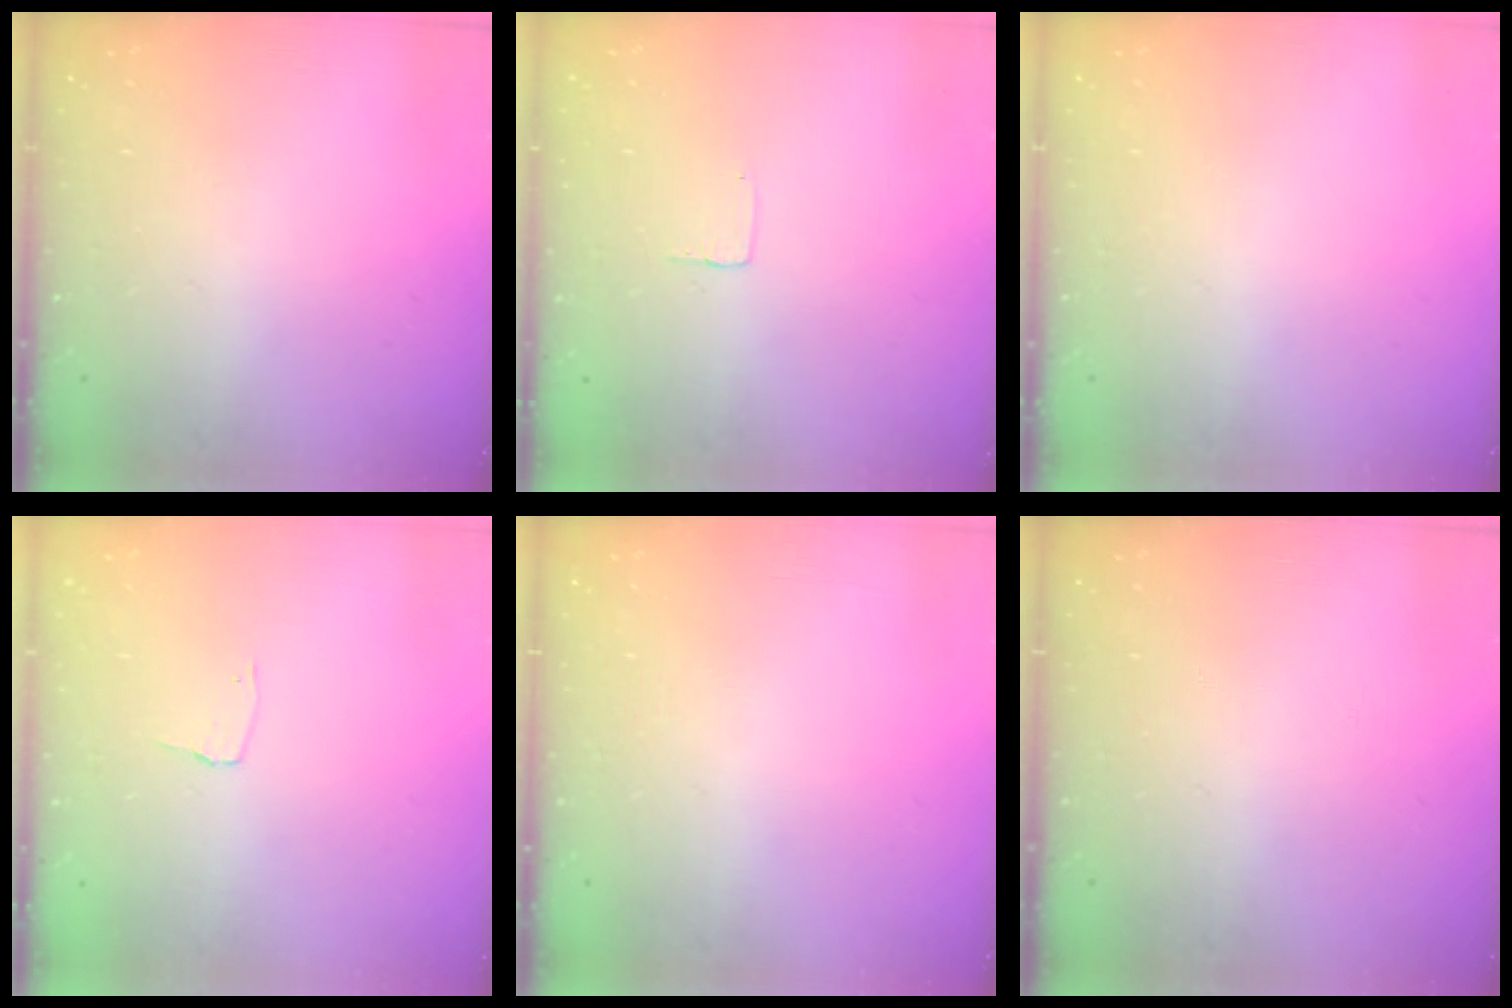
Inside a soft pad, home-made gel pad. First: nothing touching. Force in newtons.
{"total": 2.5, "press": 2.5, "slide": 0.1}
{"total": 0.0}
{"total": 2.7, "press": 2.7, "slide": 0.3}
{"total": 0.0}
{"total": 0.0}